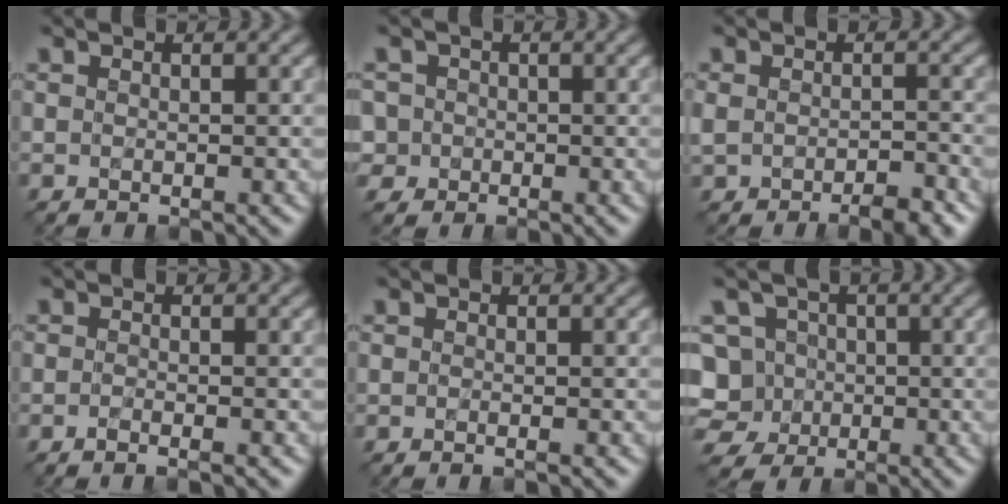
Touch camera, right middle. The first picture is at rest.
{"total": 3.2, "force": [0.1, 3.1, 0.8], "torque": [-0.007, 0.020, -0.019]}
{"total": 3.2, "force": [-2.0, 1.4, 2.1], "torque": [-0.032, -0.004, -0.031]}
{"total": 1.4, "force": [-0.8, 0.3, 1.1], "torque": [-0.012, -0.004, -0.020]}
{"total": 0.7, "force": [-0.4, 0.1, 0.6], "torque": [-0.008, -0.006, -0.008]}
{"total": 7.6, "force": [-1.5, 7.0, 2.5], "torque": [-0.048, 0.027, -0.061]}